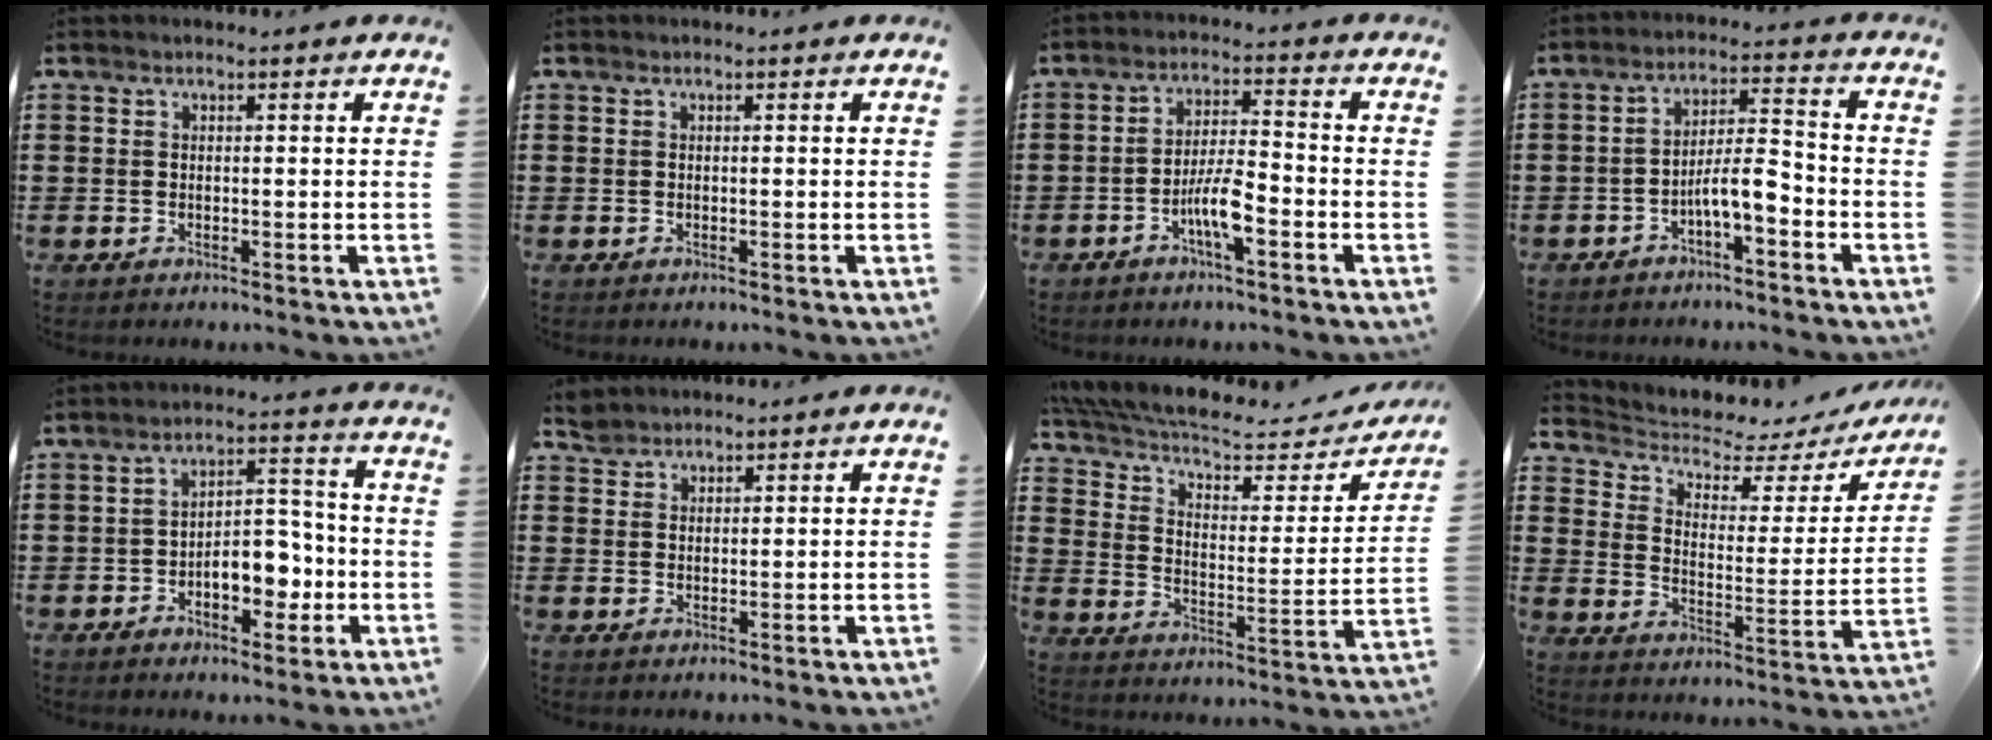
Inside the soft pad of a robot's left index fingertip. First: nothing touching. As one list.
[{"total": 0.0}, {"total": 6.0, "force": [-3.0, 1.3, 5.1], "torque": [-0.104, 0.001, -0.059]}, {"total": 5.7, "force": [-3.1, 1.6, 4.6], "torque": [-0.088, 0.013, -0.060]}, {"total": 7.4, "force": [-2.4, 4.3, 5.6], "torque": [-0.081, 0.009, -0.047]}, {"total": 2.3, "force": [2.0, 1.1, 0.1], "torque": [-0.009, 0.003, 0.041]}, {"total": 6.7, "force": [5.3, 1.9, 3.6], "torque": [-0.094, -0.036, 0.089]}, {"total": 3.5, "force": [2.7, 1.6, 1.6], "torque": [-0.052, -0.022, 0.038]}]